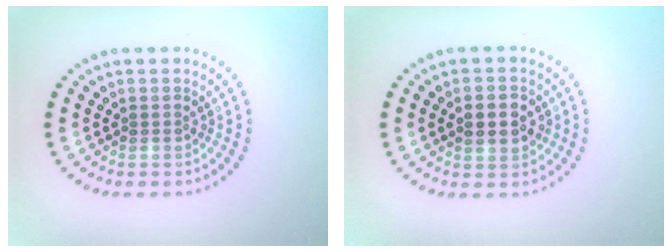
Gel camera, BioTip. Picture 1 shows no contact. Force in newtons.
{"total": 3.5, "press": 3.5, "slide": 0.2}